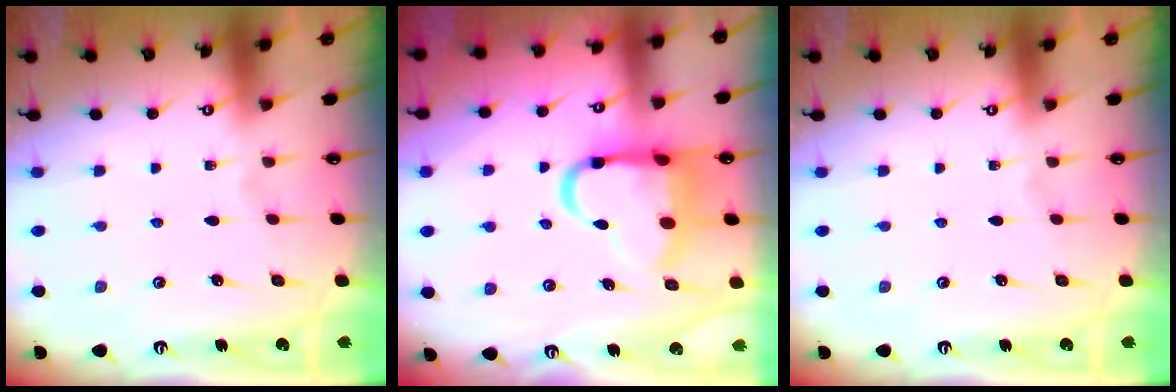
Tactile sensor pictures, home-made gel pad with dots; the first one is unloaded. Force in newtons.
{"total": 14.1, "press": 14.0, "slide": 1.7}
{"total": 0.0}